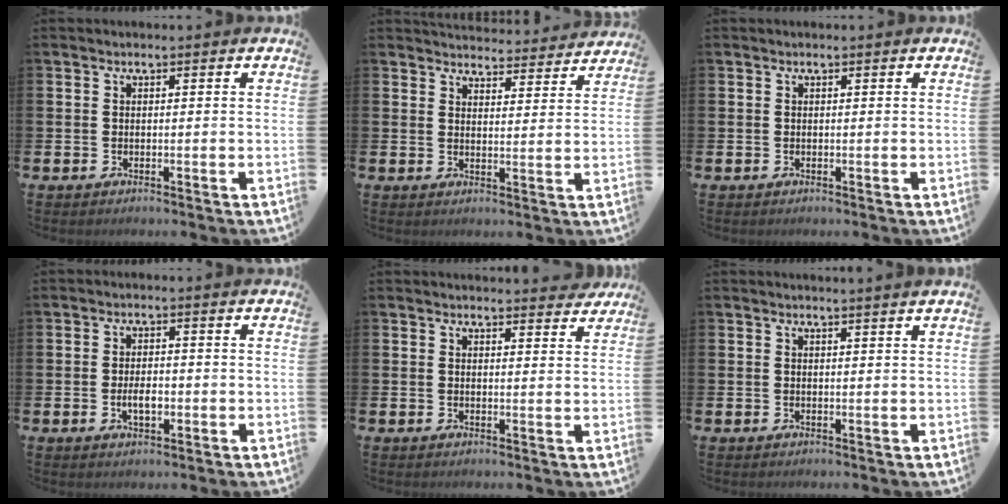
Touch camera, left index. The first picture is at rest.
{"total": 4.2, "force": [4.1, 0.8, -0.1], "torque": [-0.004, -0.033, 0.071]}
{"total": 0.0}
{"total": 2.8, "force": [-0.5, 1.5, 2.4], "torque": [-0.036, -0.001, -0.012]}
{"total": 2.6, "force": [2.6, 0.2, 0.0], "torque": [0.012, -0.021, 0.043]}
{"total": 0.9, "force": [0.8, -0.3, 0.2], "torque": [0.001, -0.005, 0.015]}